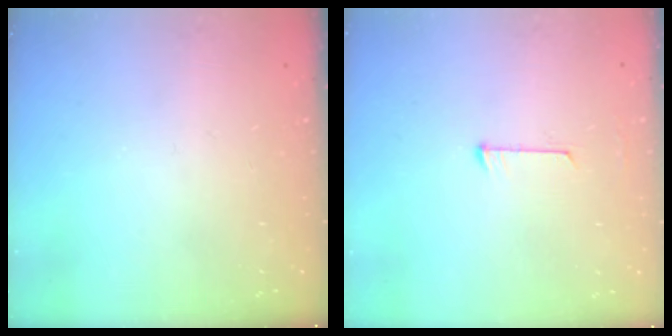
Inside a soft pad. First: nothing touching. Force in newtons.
{"total": 5.9, "press": 5.9, "slide": 0.4}